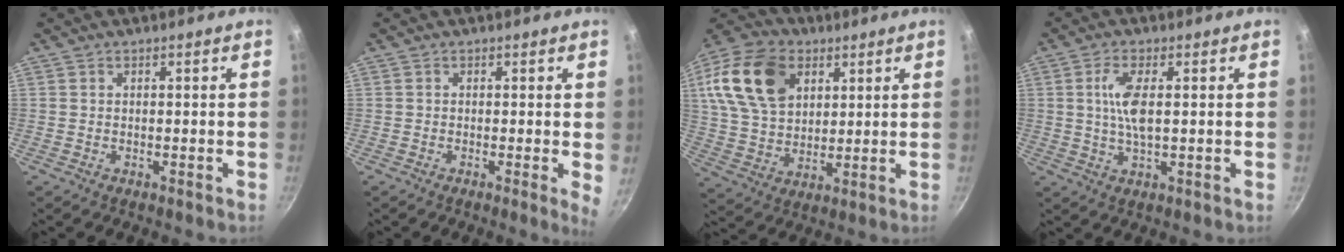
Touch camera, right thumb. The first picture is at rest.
{"total": 2.6, "force": [0.1, 0.4, 2.5], "torque": [-0.032, -0.007, -0.004]}
{"total": 19.2, "force": [6.9, 13.3, 12.0], "torque": [-0.211, -0.003, 0.127]}
{"total": 6.2, "force": [0.9, 2.0, 5.9], "torque": [-0.125, 0.000, 0.017]}